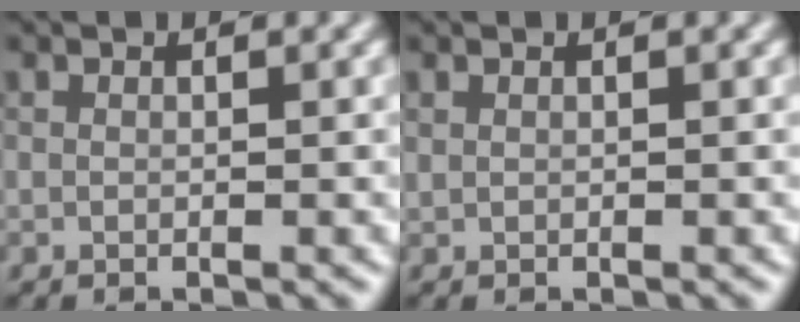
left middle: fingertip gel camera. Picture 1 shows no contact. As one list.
[{"total": 0.0}]